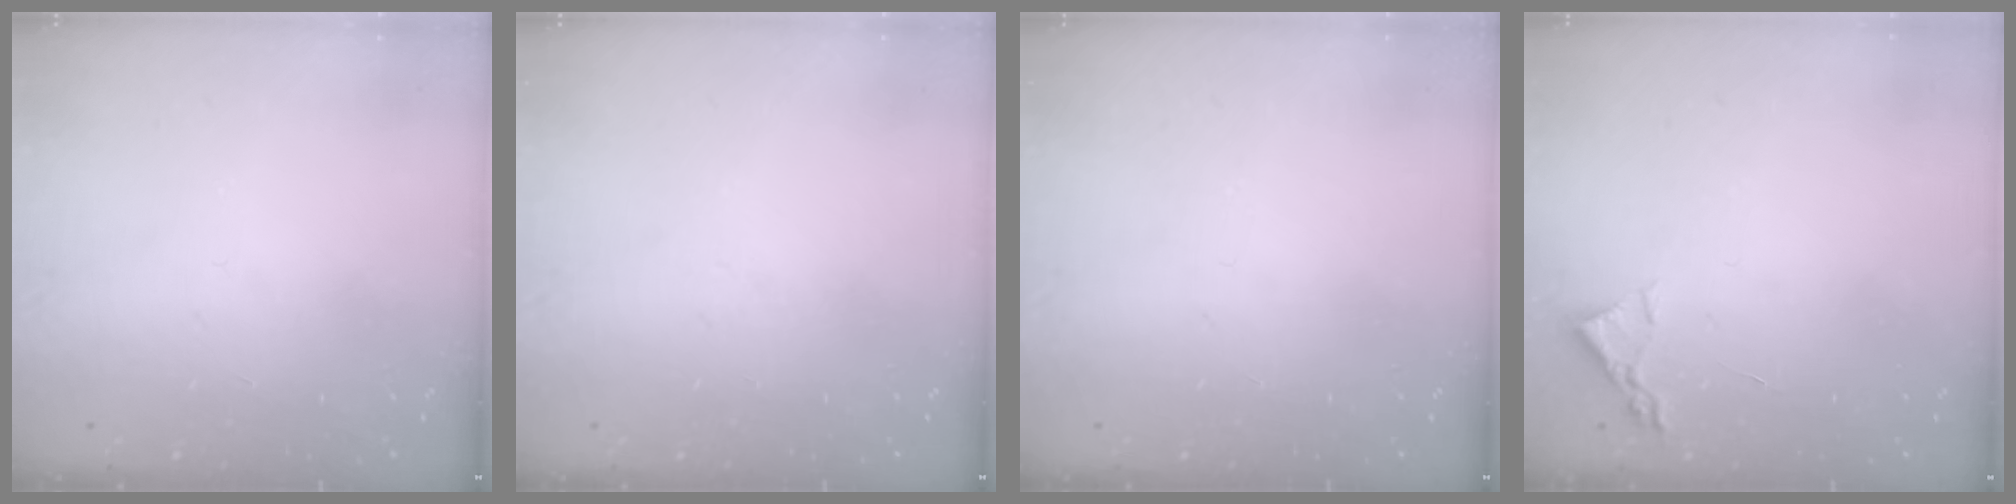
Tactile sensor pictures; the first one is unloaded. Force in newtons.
{"total": 0.0}
{"total": 0.0}
{"total": 2.2, "press": 2.2, "slide": 0.3}